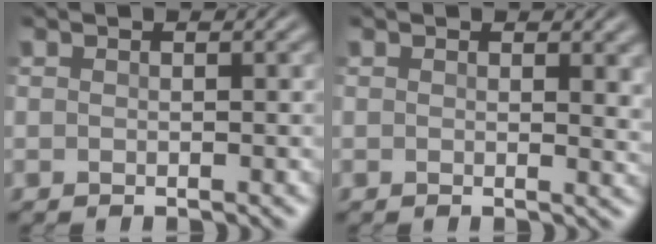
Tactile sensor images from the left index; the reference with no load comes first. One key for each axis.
{"total": 2.1, "fx": 0.9, "fy": 0.7, "fz": 1.8, "tx": -0.014, "ty": -0.002, "tz": 0.016}